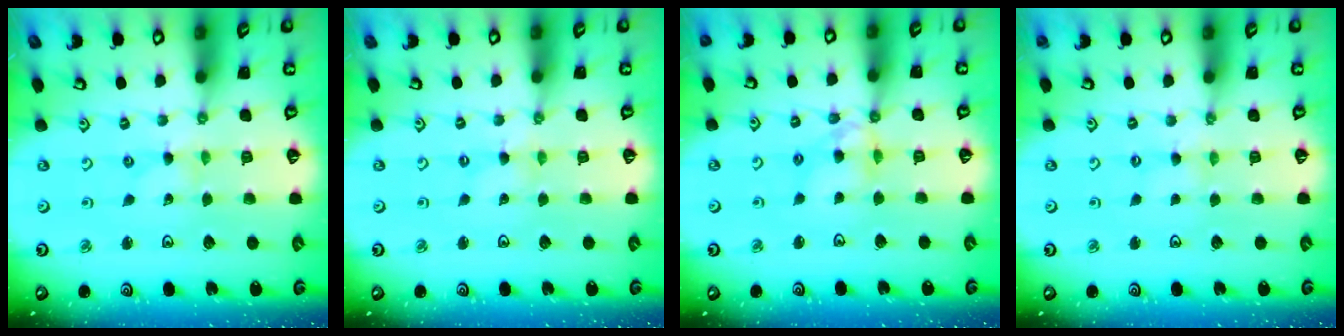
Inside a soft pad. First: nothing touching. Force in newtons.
{"total": 0.0}
{"total": 9.8, "press": 9.8, "slide": 0.8}
{"total": 0.7, "press": 0.7, "slide": 0.1}